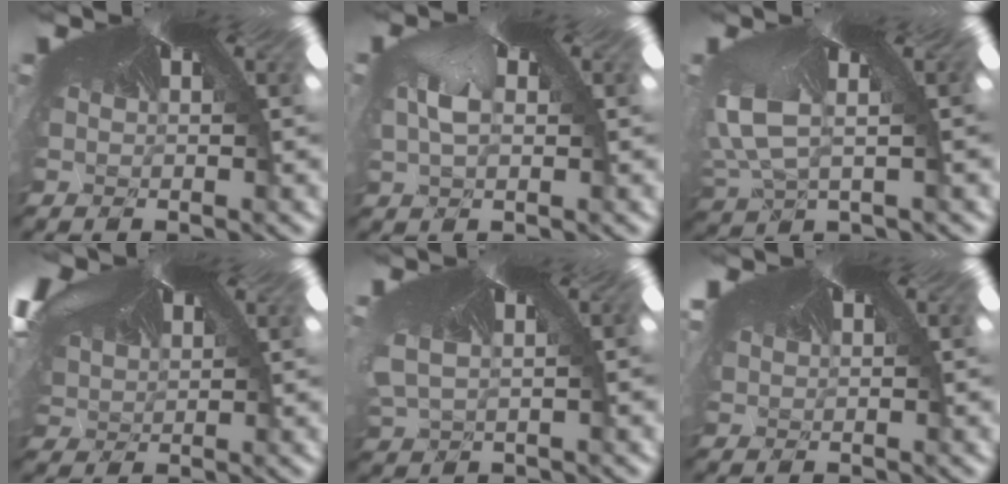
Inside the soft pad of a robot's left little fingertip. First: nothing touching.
{"total": 3.0, "force": [-1.6, 2.2, 1.2], "torque": [-0.051, -0.011, 0.011]}
{"total": 4.4, "force": [-4.2, 1.0, -0.7], "torque": [-0.047, -0.068, -0.022]}
{"total": 2.6, "force": [1.7, 1.5, 1.3], "torque": [-0.048, 0.003, 0.043]}
{"total": 1.8, "force": [-1.6, 0.6, -0.5], "torque": [-0.019, -0.032, 0.008]}
{"total": 1.4, "force": [0.5, 1.0, 0.9], "torque": [-0.033, 0.007, 0.014]}